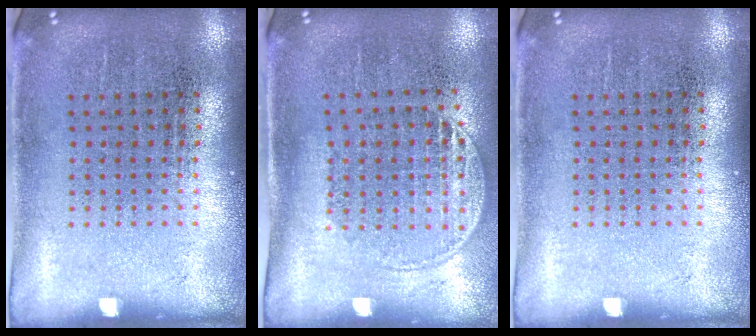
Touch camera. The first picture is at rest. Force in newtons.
{"total": 1.6, "press": 1.3, "slide": 0.9}
{"total": 0.0}